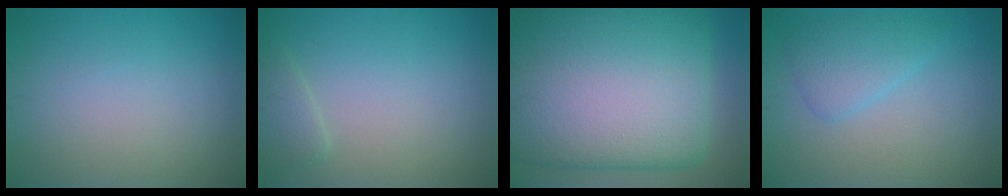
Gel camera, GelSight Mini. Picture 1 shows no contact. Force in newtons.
{"total": 1.6, "press": 1.6, "slide": 0.2}
{"total": 22.1, "press": 22.1, "slide": 0.7}
{"total": 2.8, "press": 2.8, "slide": 0.2}